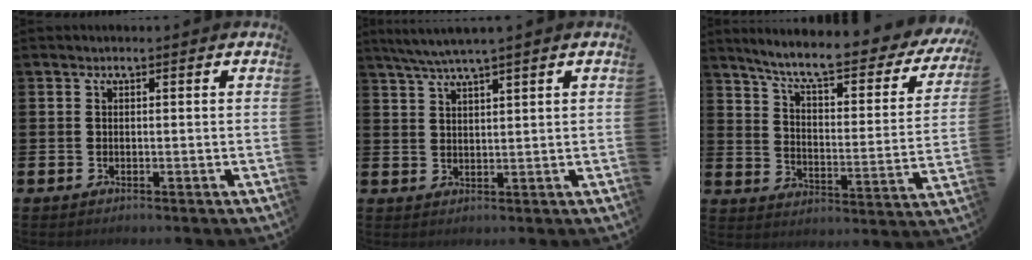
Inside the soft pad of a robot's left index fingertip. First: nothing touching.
{"total": 3.9, "force": [3.4, -0.4, 1.8], "torque": [-0.046, -0.005, 0.063]}
{"total": 7.9, "force": [6.7, 1.3, 3.9], "torque": [-0.100, -0.049, 0.107]}